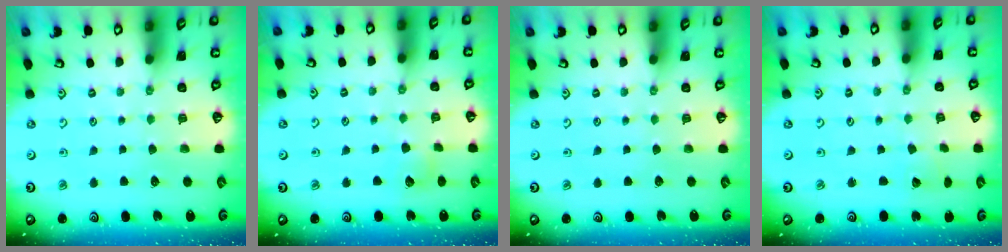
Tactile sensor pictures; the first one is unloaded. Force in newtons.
{"total": 4.6, "press": 4.5, "slide": 0.6}
{"total": 0.0}
{"total": 2.8, "press": 2.8, "slide": 0.1}